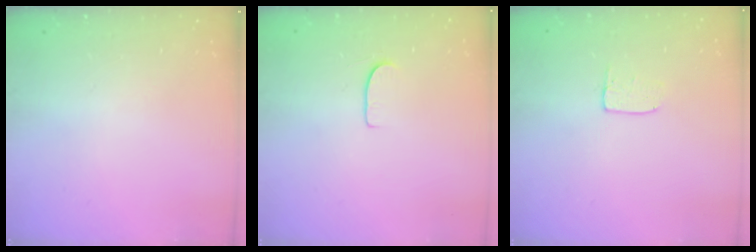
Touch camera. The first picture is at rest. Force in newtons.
{"total": 4.5, "press": 4.5, "slide": 0.4}
{"total": 3.4, "press": 3.4, "slide": 0.3}